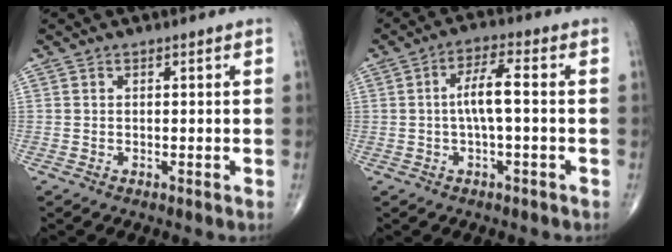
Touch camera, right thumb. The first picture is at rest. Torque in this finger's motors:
{"motor_torque": [1.20, 1.12, 0.95, 0.12, 0.07]}